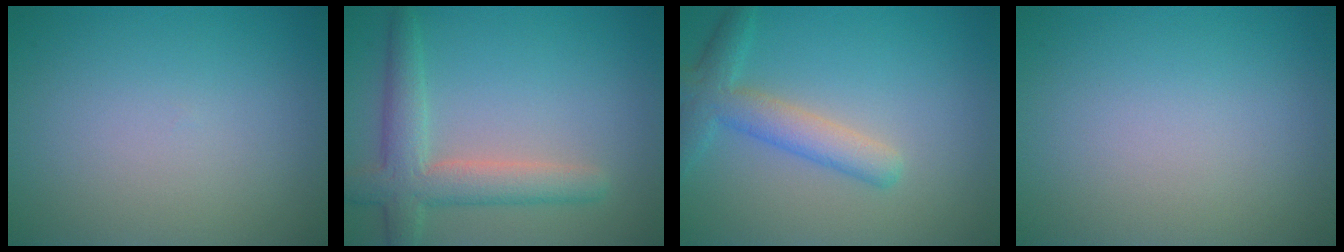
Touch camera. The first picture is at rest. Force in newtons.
{"total": 4.7, "press": 4.7, "slide": 0.6}
{"total": 3.8, "press": 3.7, "slide": 0.2}
{"total": 0.0}